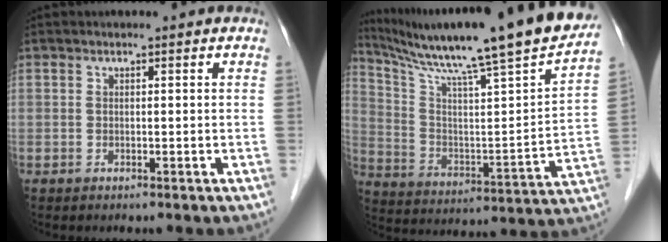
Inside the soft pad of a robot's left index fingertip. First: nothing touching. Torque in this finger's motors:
{"motor_torque": [0.22, -0.35, 0.54, 0.10]}